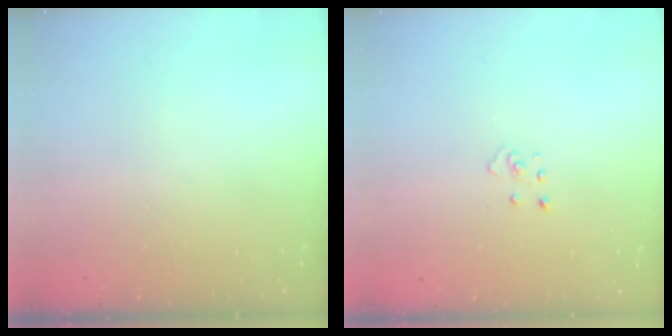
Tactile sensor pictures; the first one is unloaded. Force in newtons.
{"total": 2.9, "press": 2.9, "slide": 0.2}